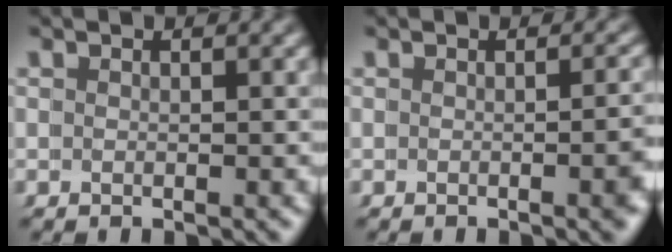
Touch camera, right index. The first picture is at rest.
{"total": 2.0, "force": [-0.6, -0.1, 1.9], "torque": [-0.010, 0.003, -0.011]}